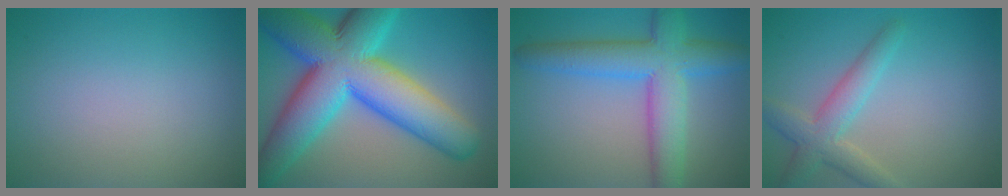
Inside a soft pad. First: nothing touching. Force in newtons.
{"total": 15.5, "press": 15.5, "slide": 0.5}
{"total": 7.7, "press": 7.7, "slide": 0.2}
{"total": 3.8, "press": 3.8, "slide": 0.3}